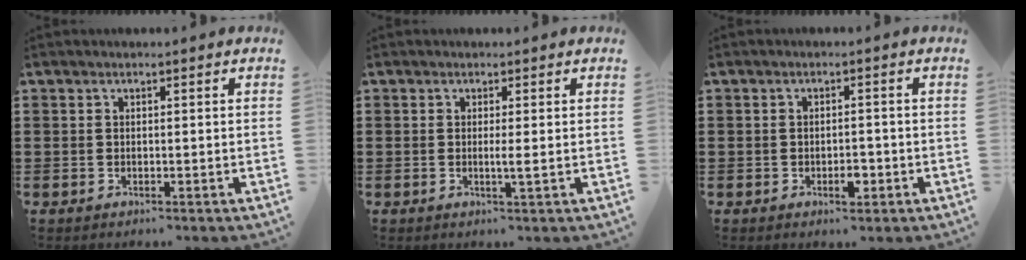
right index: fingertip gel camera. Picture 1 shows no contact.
{"total": 1.5, "force": [-0.1, -0.3, 1.5], "torque": [-0.028, -0.005, -0.004]}
{"total": 2.7, "force": [-1.1, 1.3, 2.2], "torque": [-0.039, 0.002, -0.020]}